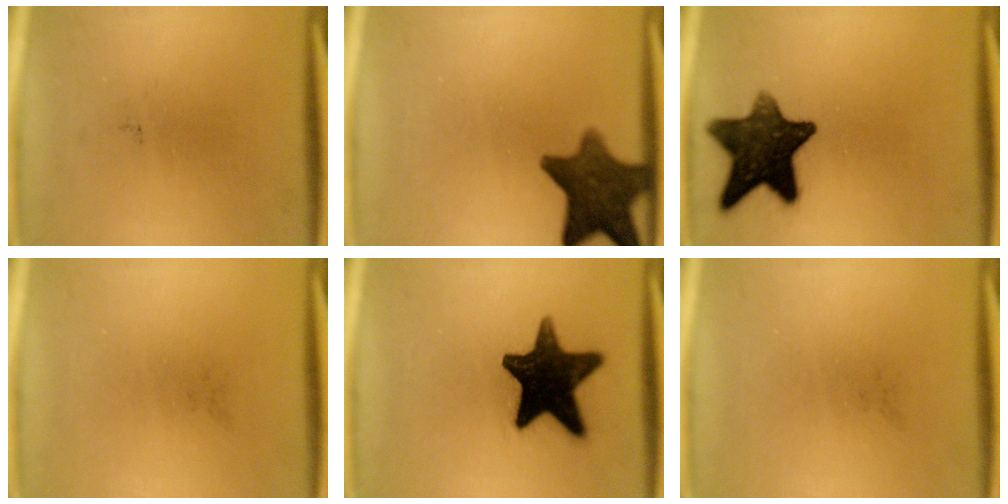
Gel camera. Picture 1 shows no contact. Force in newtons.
{"total": 11.2}
{"total": 13.5}
{"total": 0.0}
{"total": 16.9}
{"total": 0.0}